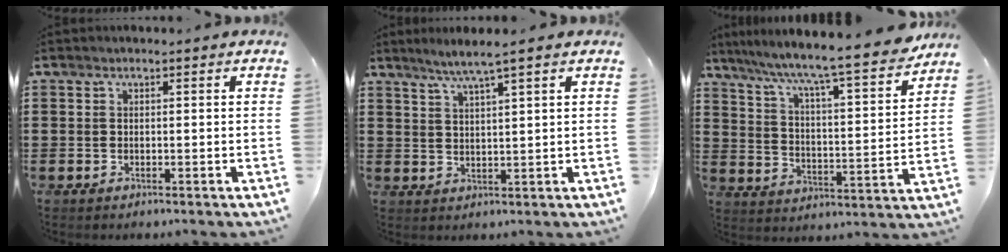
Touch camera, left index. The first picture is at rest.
{"total": 3.9, "force": [2.8, -0.5, 2.6], "torque": [-0.057, -0.004, 0.047]}
{"total": 7.1, "force": [6.2, -0.5, 3.5], "torque": [-0.087, -0.056, 0.092]}